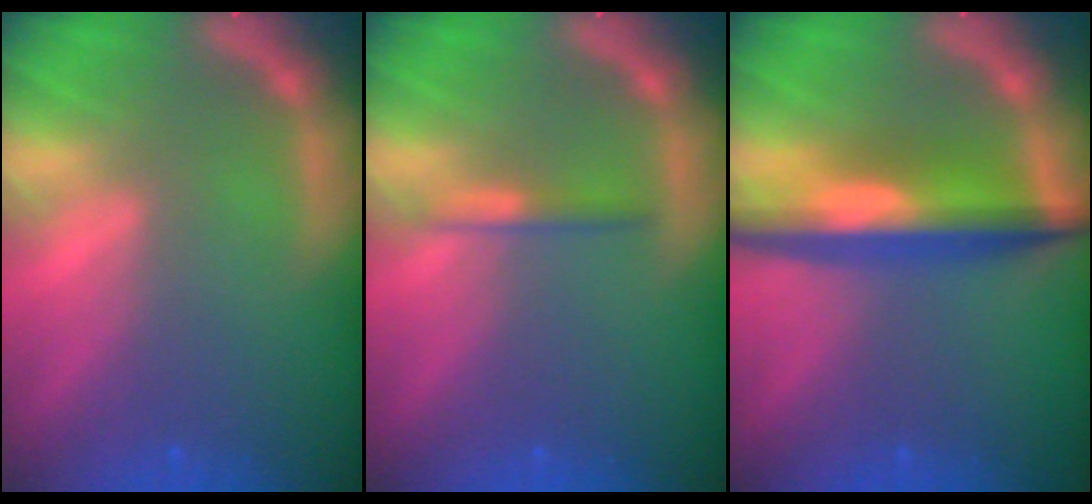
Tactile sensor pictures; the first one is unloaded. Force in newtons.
{"total": 1.4}
{"total": 7.1}